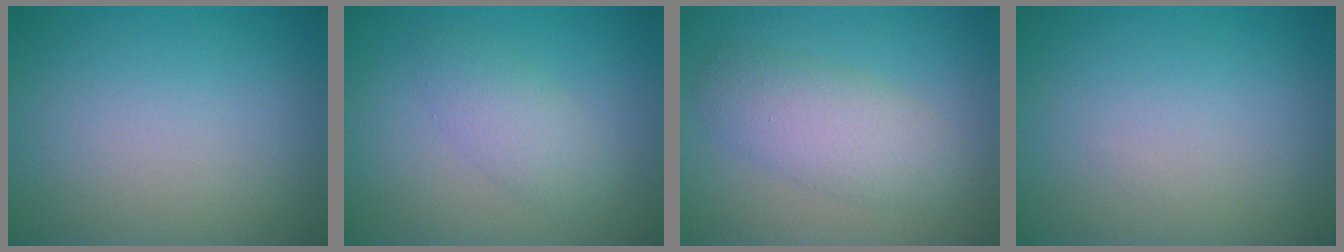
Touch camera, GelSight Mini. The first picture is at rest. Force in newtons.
{"total": 2.5, "press": 2.5, "slide": 0.1}
{"total": 4.4, "press": 4.4, "slide": 0.2}
{"total": 0.0}